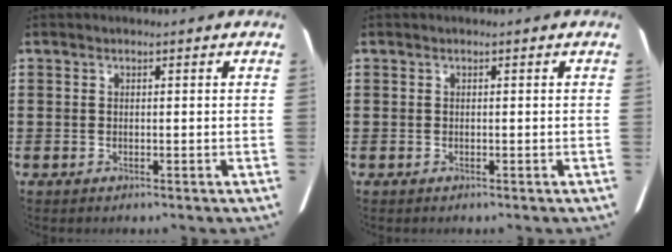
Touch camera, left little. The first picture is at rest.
{"total": 0.0}